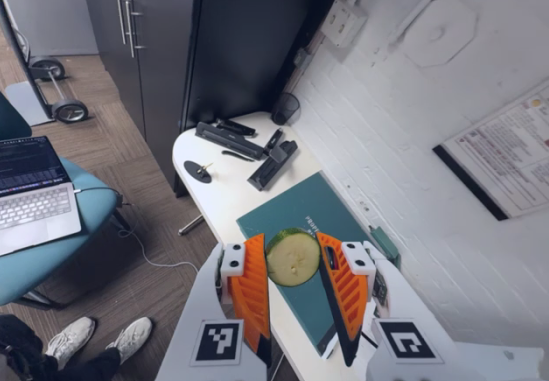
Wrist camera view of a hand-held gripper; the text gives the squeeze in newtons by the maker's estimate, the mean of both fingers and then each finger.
{"total": 9.6, "left": 9.6, "right": 9.5}